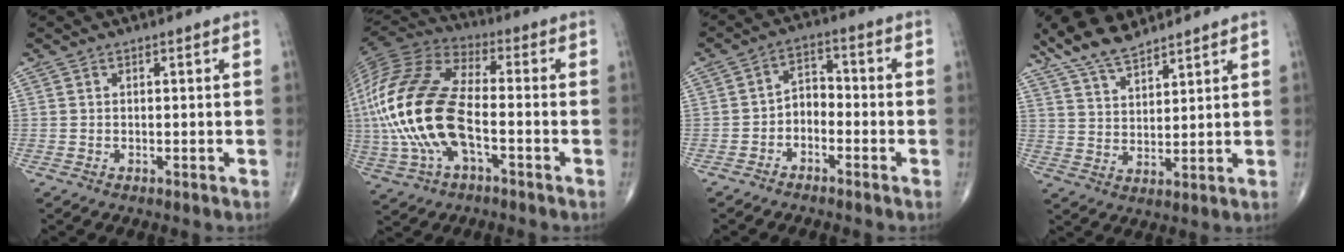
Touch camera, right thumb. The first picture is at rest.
{"total": 22.4, "force": [-3.4, 11.0, 19.2], "torque": [-0.430, 0.017, -0.064]}
{"total": 4.7, "force": [-2.3, 3.2, 2.6], "torque": [-0.030, 0.035, -0.052]}
{"total": 9.9, "force": [7.9, 3.5, 4.9], "torque": [-0.080, -0.029, 0.154]}